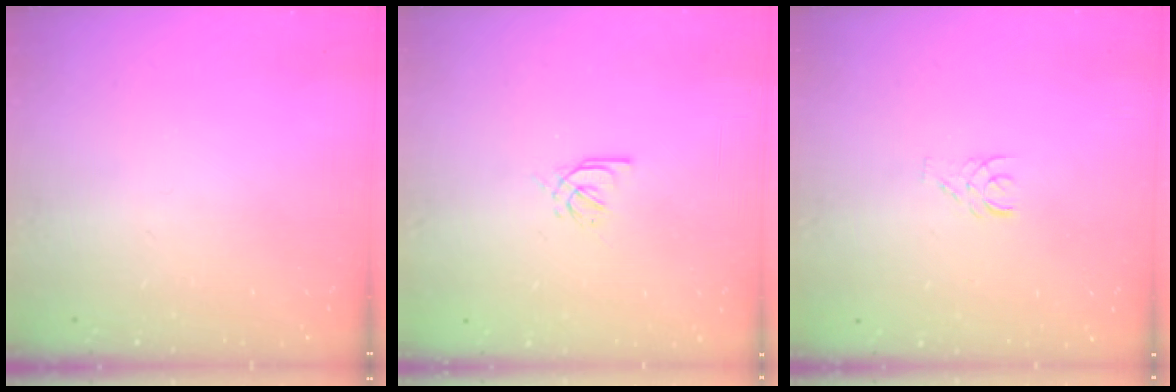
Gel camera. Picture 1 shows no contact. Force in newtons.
{"total": 2.4, "press": 2.4, "slide": 0.5}
{"total": 3.6, "press": 3.6, "slide": 0.4}